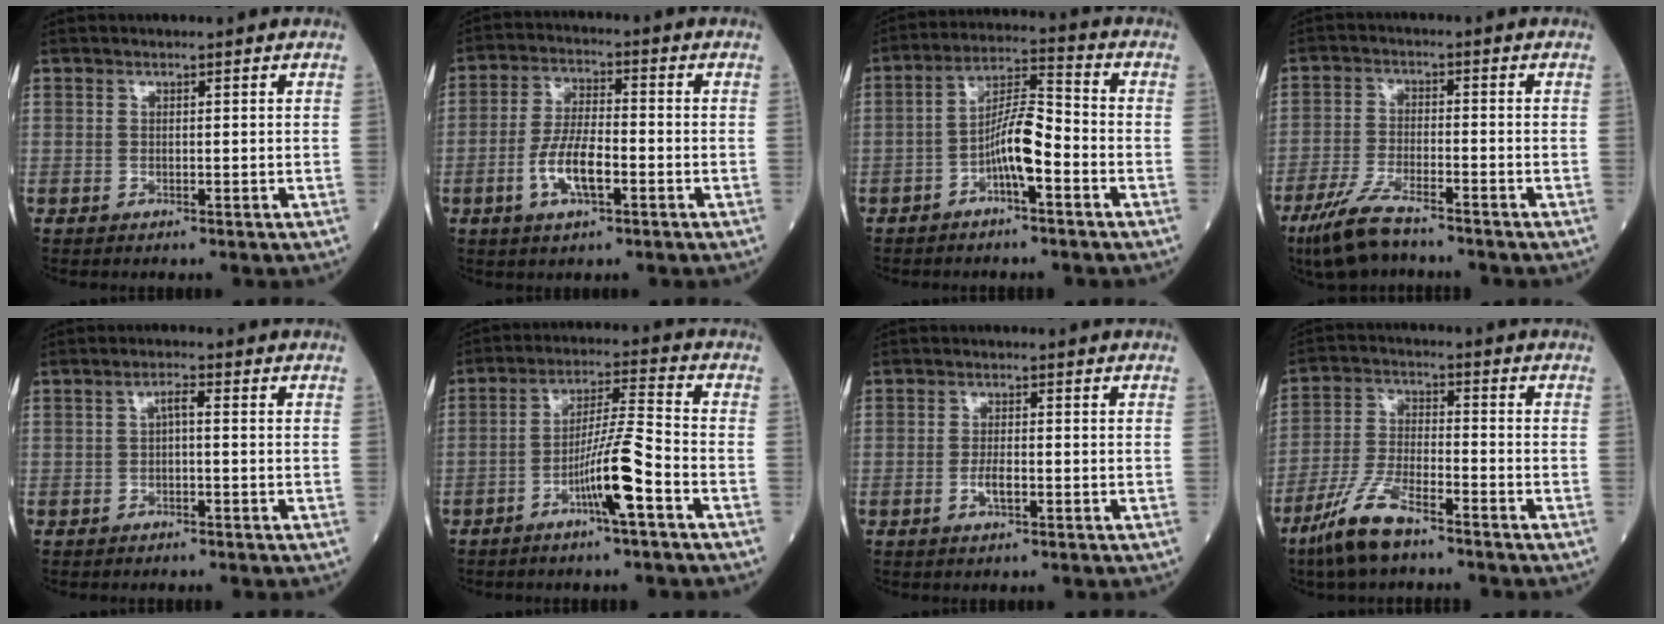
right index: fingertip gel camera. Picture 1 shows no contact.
{"total": 7.5, "force": [-2.6, 2.3, 6.7], "torque": [-0.134, 0.002, -0.050]}
{"total": 7.6, "force": [-2.9, 1.4, 6.9], "torque": [-0.131, 0.021, -0.052]}
{"total": 7.7, "force": [-6.0, 1.4, 4.6], "torque": [-0.105, -0.021, -0.114]}
{"total": 1.9, "force": [-0.1, 0.4, 1.8], "torque": [-0.030, 0.005, -0.004]}
{"total": 8.9, "force": [-4.1, -0.4, 7.8], "torque": [-0.147, 0.006, -0.076]}
{"total": 2.5, "force": [-0.8, 0.7, 2.2], "torque": [-0.040, 0.001, -0.014]}
{"total": 9.3, "force": [-6.8, 1.9, 6.1], "torque": [-0.138, -0.018, -0.133]}